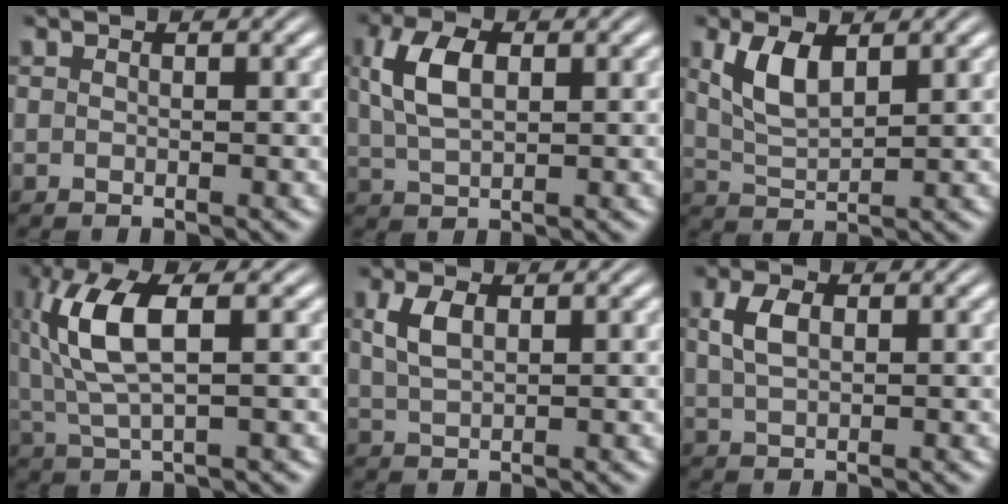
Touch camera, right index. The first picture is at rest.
{"total": 4.1, "force": [0.9, 2.2, 3.4], "torque": [-0.075, 0.000, 0.022]}
{"total": 4.0, "force": [1.2, 2.2, 3.1], "torque": [-0.074, -0.012, 0.030]}
{"total": 6.8, "force": [1.3, 2.9, 6.0], "torque": [-0.137, -0.004, 0.034]}
{"total": 2.3, "force": [0.7, 1.1, 1.9], "torque": [-0.041, -0.005, 0.022]}
{"total": 2.3, "force": [0.6, 1.1, 1.9], "torque": [-0.037, -0.002, 0.015]}